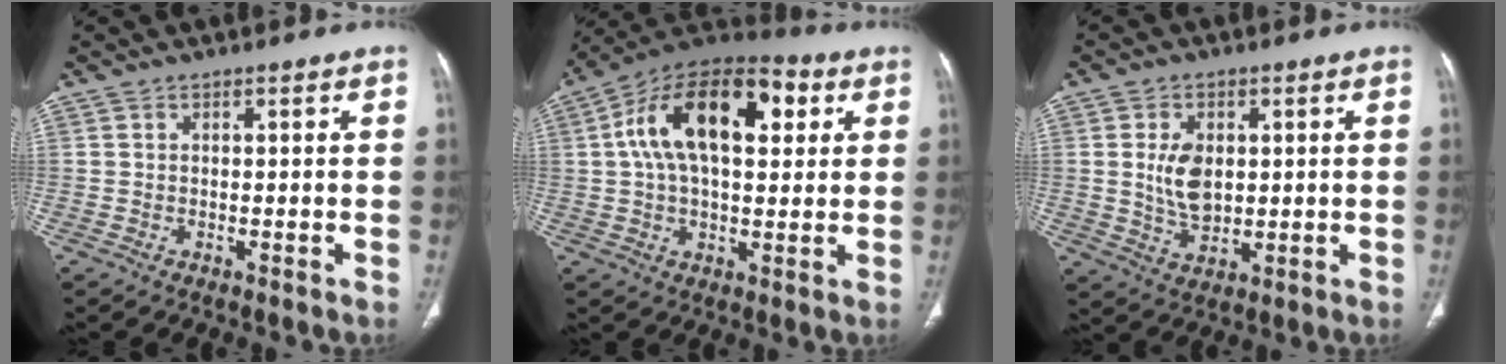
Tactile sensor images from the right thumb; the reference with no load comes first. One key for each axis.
{"total": 20.2, "fx": 5.2, "fy": 10.7, "fz": 16.3, "tx": -0.256, "ty": 0.025, "tz": 0.073}
{"total": 7.3, "fx": 0.9, "fy": 4.9, "fz": 5.4, "tx": -0.084, "ty": -0.010, "tz": 0.025}